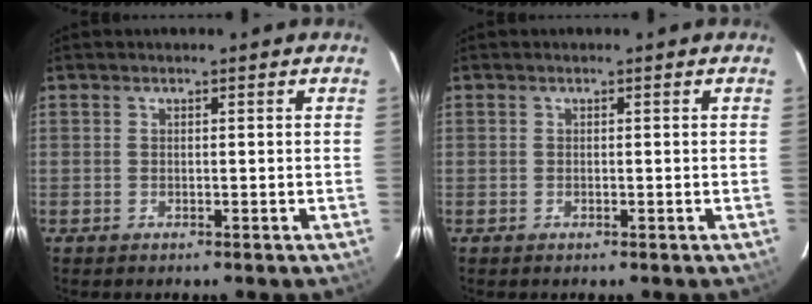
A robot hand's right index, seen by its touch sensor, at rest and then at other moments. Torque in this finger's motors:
{"motor_torque": [0.52, 0.46, 0.01, 0.03]}